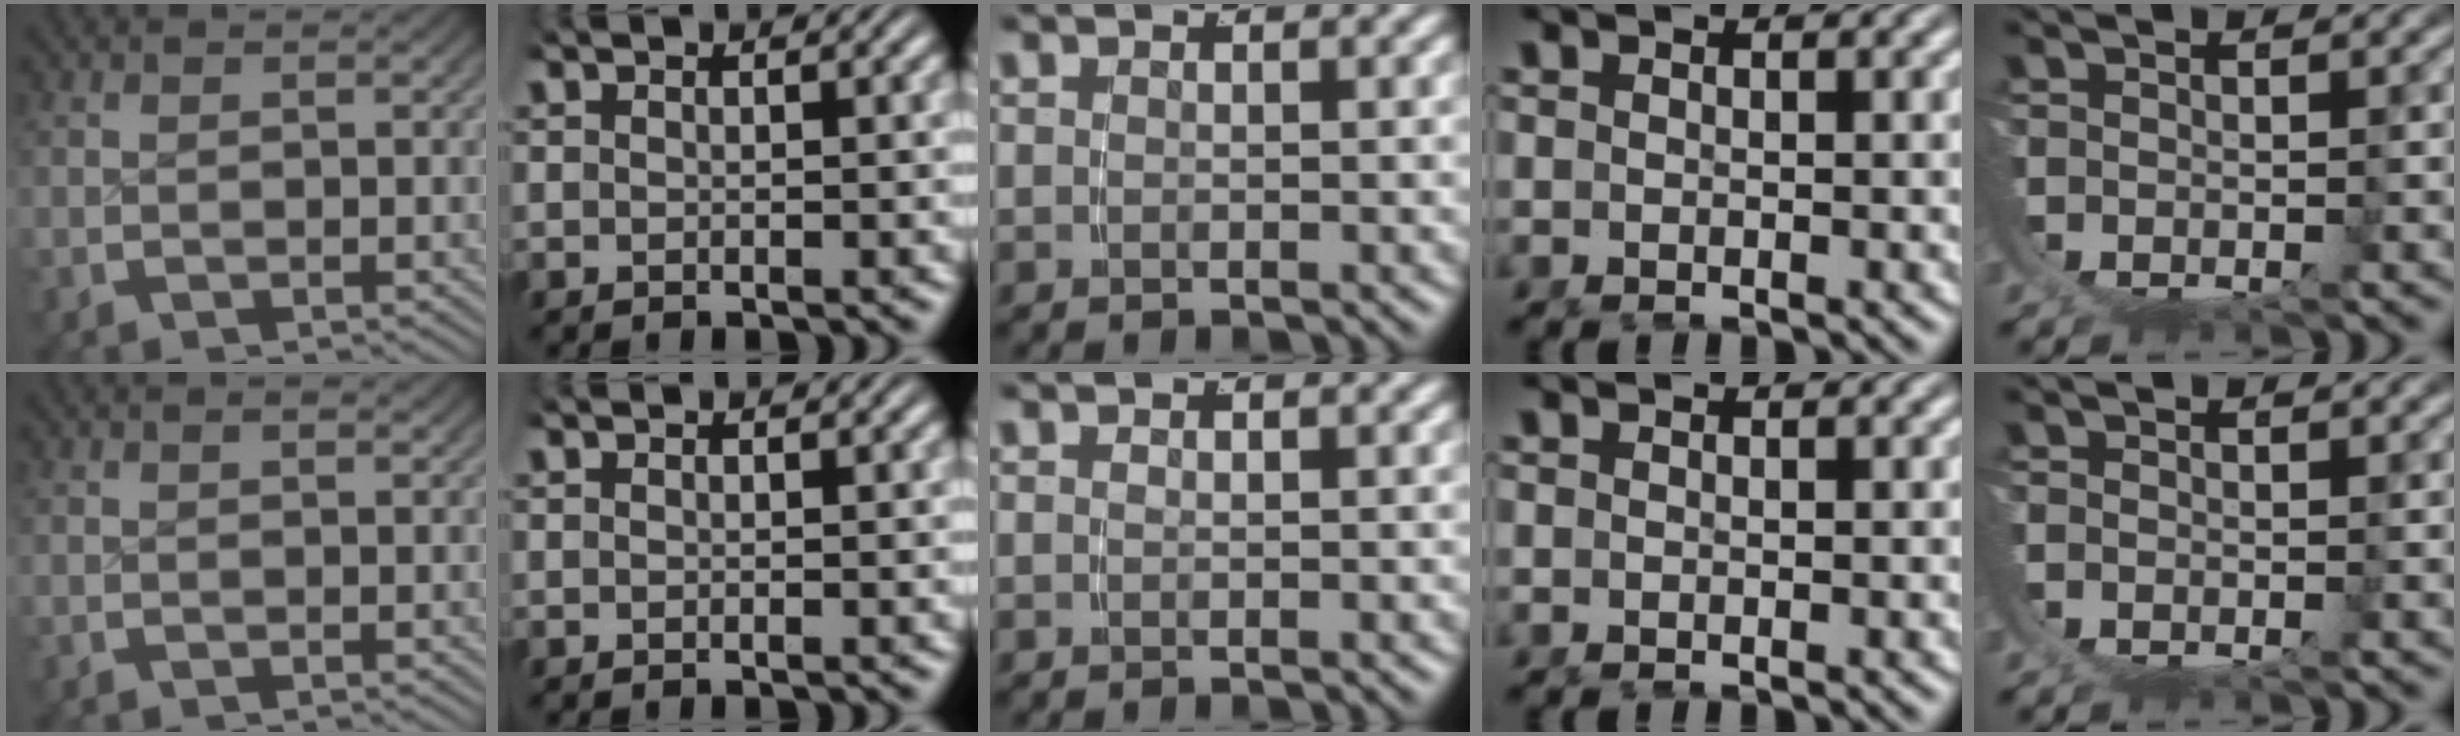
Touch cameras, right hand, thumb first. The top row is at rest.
{"little": {"total": 0.6, "force": [-0.2, 0.5, 0.3], "torque": [-0.008, -0.002, -0.003]}}